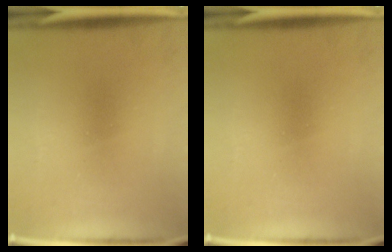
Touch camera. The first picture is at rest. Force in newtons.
{"total": 0.0}